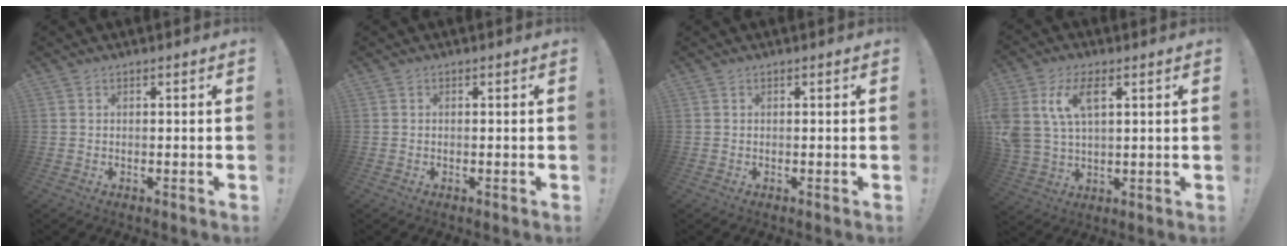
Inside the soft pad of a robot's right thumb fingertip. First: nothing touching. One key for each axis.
{"total": 0.0}
{"total": 0.0}
{"total": 11.4, "fx": 4.7, "fy": 6.7, "fz": 7.9, "tx": -0.170, "ty": -0.003, "tz": 0.088}